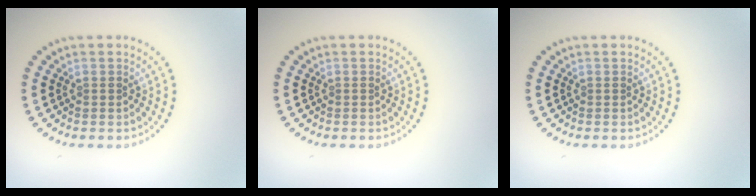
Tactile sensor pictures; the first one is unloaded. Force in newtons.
{"total": 0.0}
{"total": 0.0}